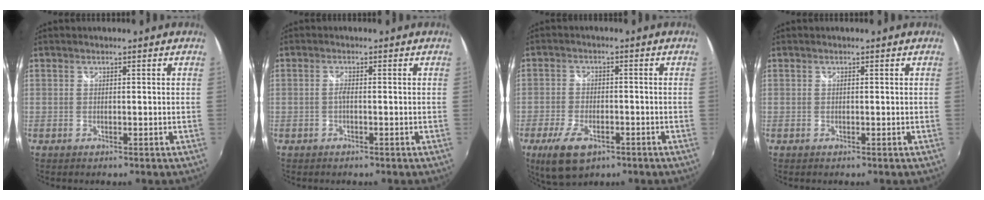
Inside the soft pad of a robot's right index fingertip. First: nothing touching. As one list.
[{"total": 1.2, "force": [-0.4, 0.1, 1.1], "torque": [-0.021, 0.002, -0.009]}, {"total": 9.7, "force": [-5.6, 4.8, 6.3], "torque": [-0.146, -0.022, -0.096]}, {"total": 0.0}]